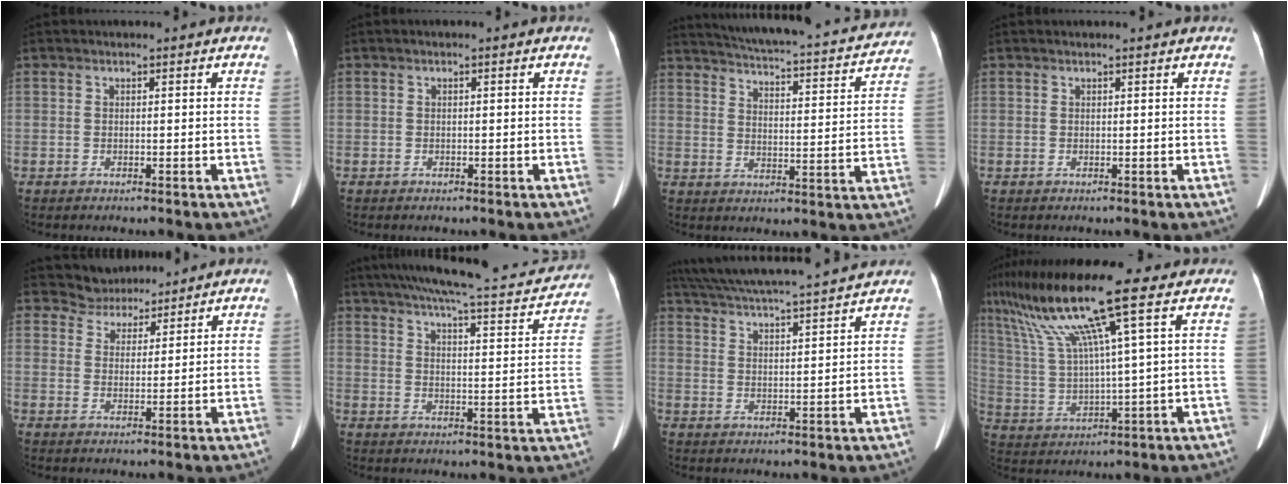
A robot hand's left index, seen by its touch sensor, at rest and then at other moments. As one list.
[{"total": 0.0}, {"total": 23.6, "force": [21.2, 3.9, 9.4], "torque": [-0.152, -0.018, 0.268]}, {"total": 1.3, "force": [1.2, 0.0, 0.6], "torque": [-0.009, 0.017, 0.019]}, {"total": 4.7, "force": [4.4, 1.7, -0.7], "torque": [0.008, 0.011, 0.076]}, {"total": 22.8, "force": [19.5, 4.2, 11.1], "torque": [-0.170, 0.009, 0.246]}, {"total": 18.3, "force": [16.5, 0.1, 7.8], "torque": [-0.146, 0.027, 0.248]}, {"total": 16.4, "force": [9.6, -0.7, 13.3], "torque": [-0.262, 0.021, 0.170]}]